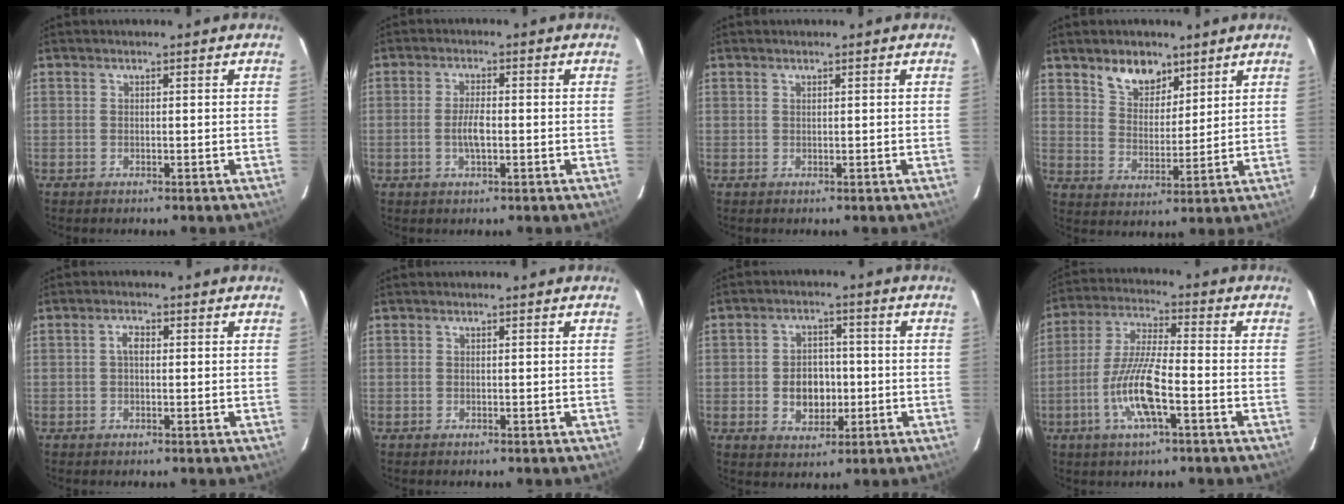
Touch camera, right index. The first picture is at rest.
{"total": 3.8, "force": [-0.9, 1.4, 3.5], "torque": [-0.070, 0.001, -0.017]}
{"total": 0.0}
{"total": 7.9, "force": [5.4, 4.5, 3.4], "torque": [-0.050, 0.005, 0.101]}
{"total": 2.4, "force": [0.3, 1.4, 1.9], "torque": [-0.036, 0.008, 0.005]}
{"total": 0.0}
{"total": 7.5, "force": [-1.4, 5.6, 4.7], "torque": [-0.094, 0.009, -0.014]}
{"total": 11.6, "force": [-4.4, 2.2, 10.5], "torque": [-0.219, -0.004, -0.085]}